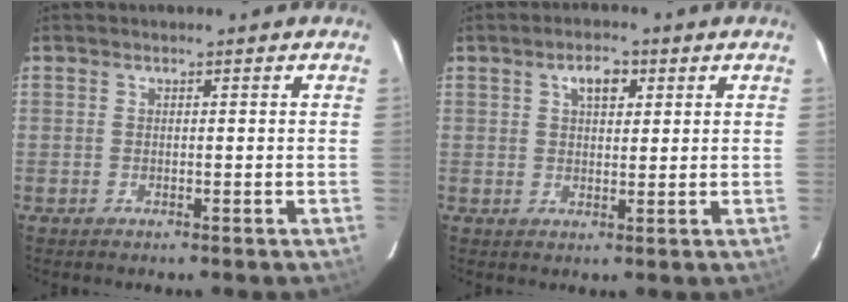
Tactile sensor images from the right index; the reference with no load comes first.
{"total": 4.1, "force": [1.8, 2.2, 2.9], "torque": [-0.047, 0.012, 0.031]}